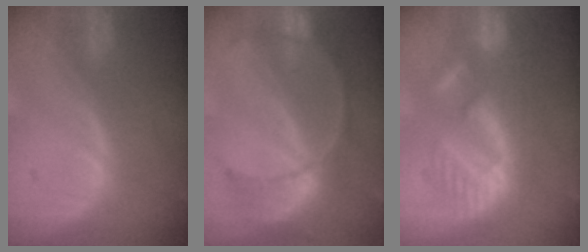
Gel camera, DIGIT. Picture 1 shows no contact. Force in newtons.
{"total": 7.7, "press": 7.7, "slide": 0.7}
{"total": 8.9, "press": 8.7, "slide": 1.5}